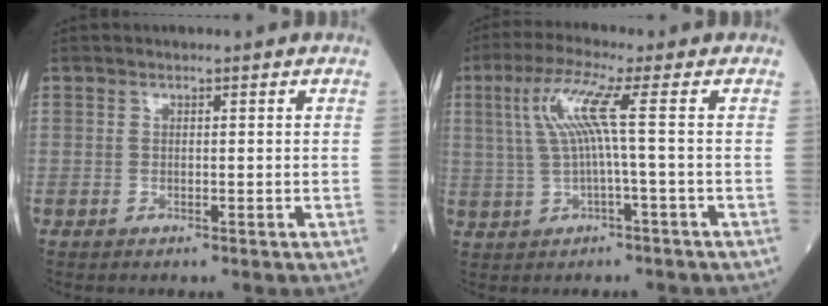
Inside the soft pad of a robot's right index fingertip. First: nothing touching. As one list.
[{"total": 6.5, "force": [1.0, -1.0, 6.4], "torque": [-0.134, 0.018, 0.029]}]